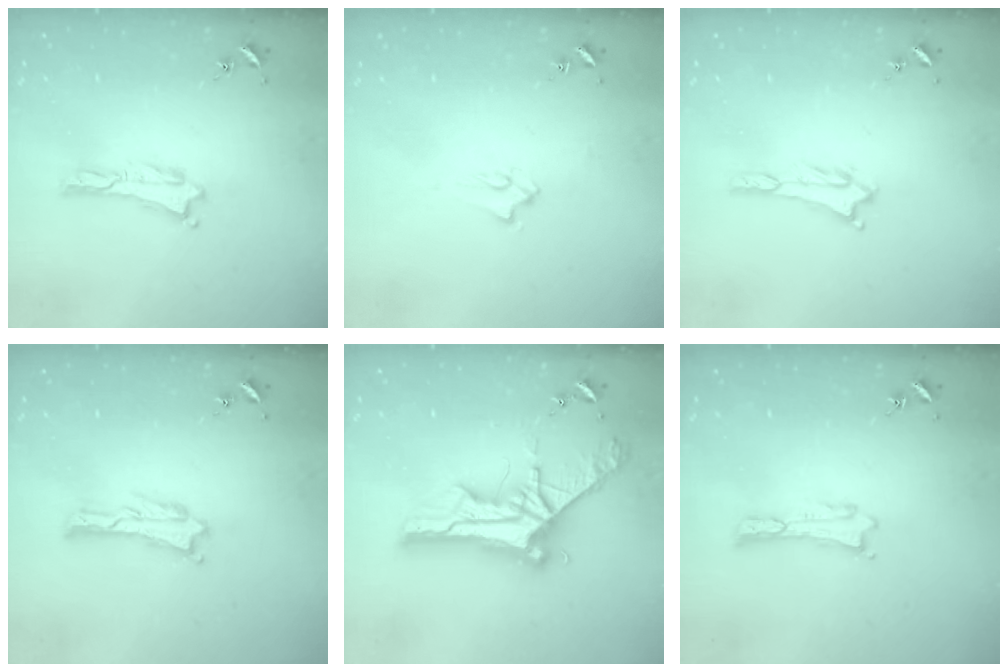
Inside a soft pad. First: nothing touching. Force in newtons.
{"total": 2.0, "press": 2.0, "slide": 0.3}
{"total": 0.7, "press": 0.7, "slide": 0.2}
{"total": 0.0}
{"total": 10.7, "press": 10.7, "slide": 0.9}
{"total": 0.0}